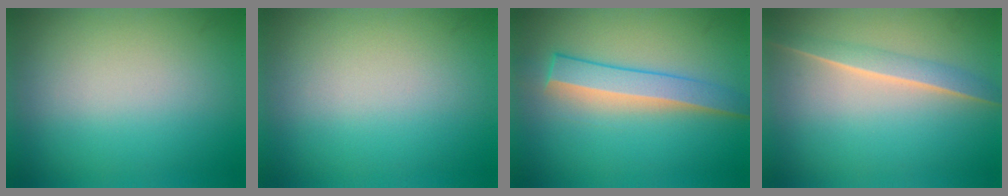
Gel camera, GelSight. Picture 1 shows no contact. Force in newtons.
{"total": 0.0}
{"total": 3.2}
{"total": 1.7}